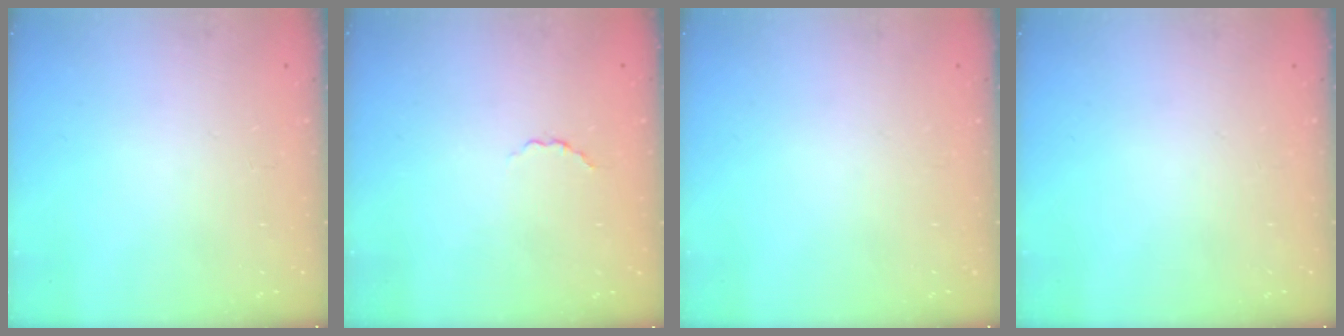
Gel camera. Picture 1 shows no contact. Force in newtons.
{"total": 1.8, "press": 1.6, "slide": 0.8}
{"total": 0.0}
{"total": 0.0}